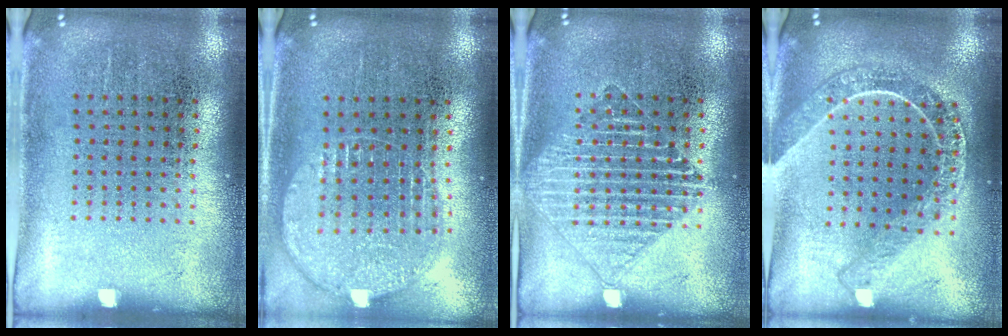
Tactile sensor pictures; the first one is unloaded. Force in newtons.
{"total": 1.3, "press": 1.2, "slide": 0.5}
{"total": 1.4, "press": 1.3, "slide": 0.3}
{"total": 2.1, "press": 1.9, "slide": 1.0}